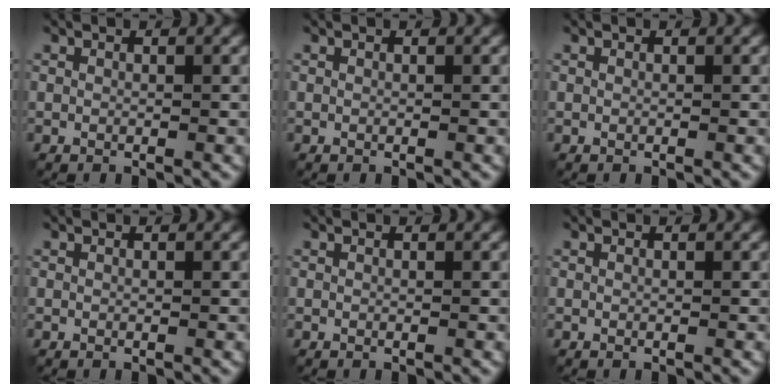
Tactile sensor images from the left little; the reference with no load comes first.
{"total": 0.0}
{"total": 0.0}
{"total": 0.0}
{"total": 0.0}
{"total": 0.0}